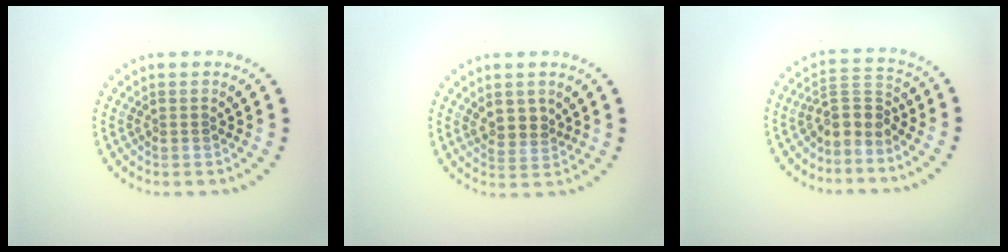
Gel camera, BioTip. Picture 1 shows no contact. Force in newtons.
{"total": 2.5, "press": 2.2, "slide": 1.1}
{"total": 2.9, "press": 2.3, "slide": 1.9}